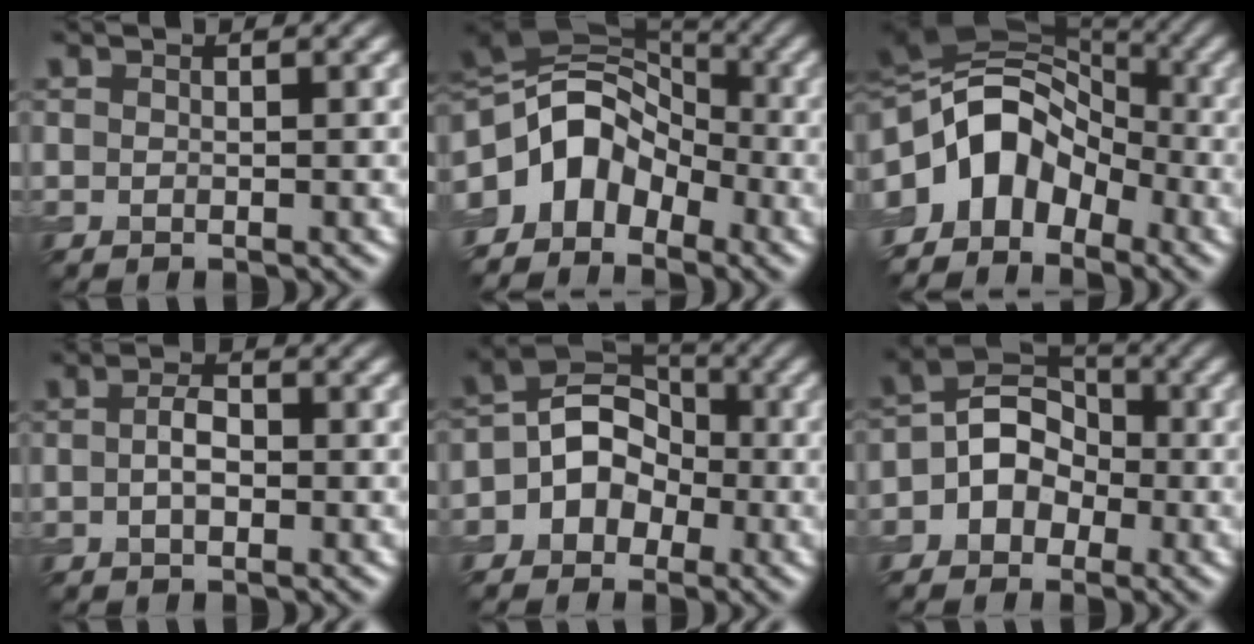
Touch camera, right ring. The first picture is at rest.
{"total": 7.0, "force": [-2.7, 4.9, 4.2], "torque": [-0.055, 0.019, -0.067]}
{"total": 8.3, "force": [-2.7, 5.9, 5.2], "torque": [-0.072, 0.020, -0.068]}
{"total": 1.7, "force": [-0.2, 0.8, 1.5], "torque": [-0.028, 0.005, -0.007]}
{"total": 6.2, "force": [-1.1, 5.2, 3.1], "torque": [-0.015, 0.021, -0.039]}
{"total": 5.2, "force": [-0.8, 4.3, 2.8], "torque": [-0.017, 0.015, -0.030]}